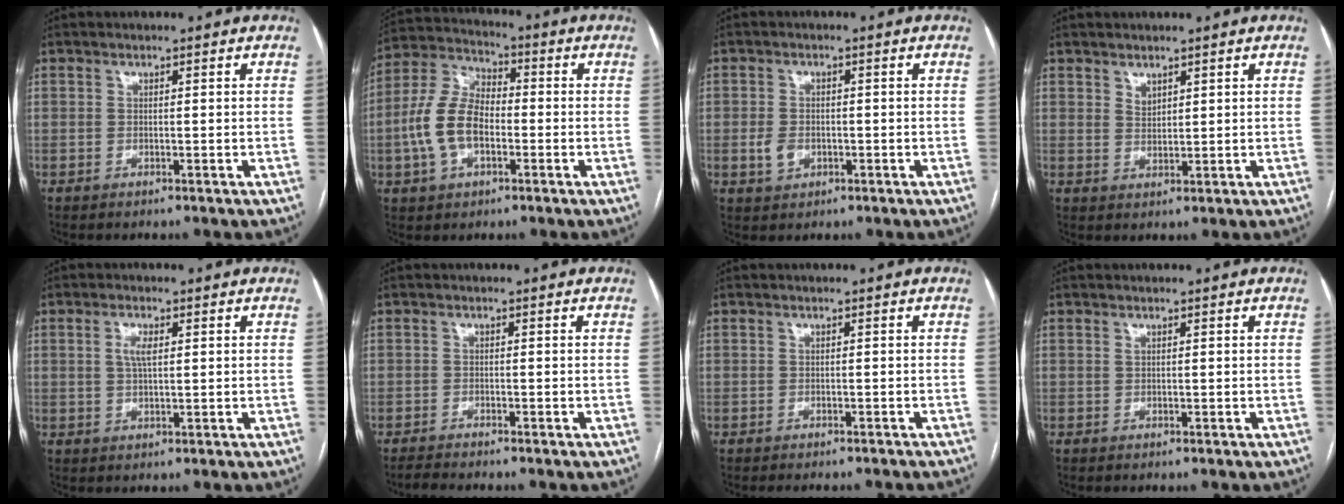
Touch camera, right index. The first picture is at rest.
{"total": 11.1, "force": [-2.2, 6.3, 8.9], "torque": [-0.206, 0.024, -0.044]}
{"total": 3.2, "force": [-0.8, 2.4, 2.0], "torque": [-0.038, 0.002, -0.006]}
{"total": 1.8, "force": [1.3, 1.0, 0.8], "torque": [-0.013, -0.003, 0.029]}
{"total": 2.9, "force": [0.8, 0.9, 2.6], "torque": [-0.055, 0.003, 0.017]}
{"total": 2.3, "force": [-2.1, -0.3, 0.7], "torque": [-0.017, -0.009, -0.036]}
{"total": 7.1, "force": [-6.6, 1.0, 2.4], "torque": [-0.021, -0.012, -0.072]}
{"total": 0.0}